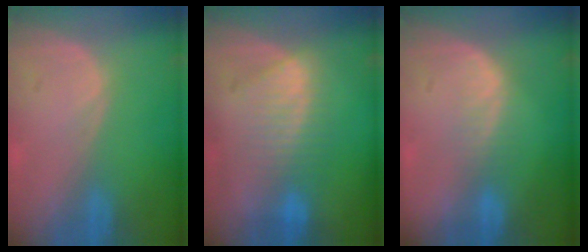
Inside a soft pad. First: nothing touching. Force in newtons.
{"total": 6.8, "press": 6.8, "slide": 0.0}
{"total": 2.7, "press": 2.3, "slide": 1.5}